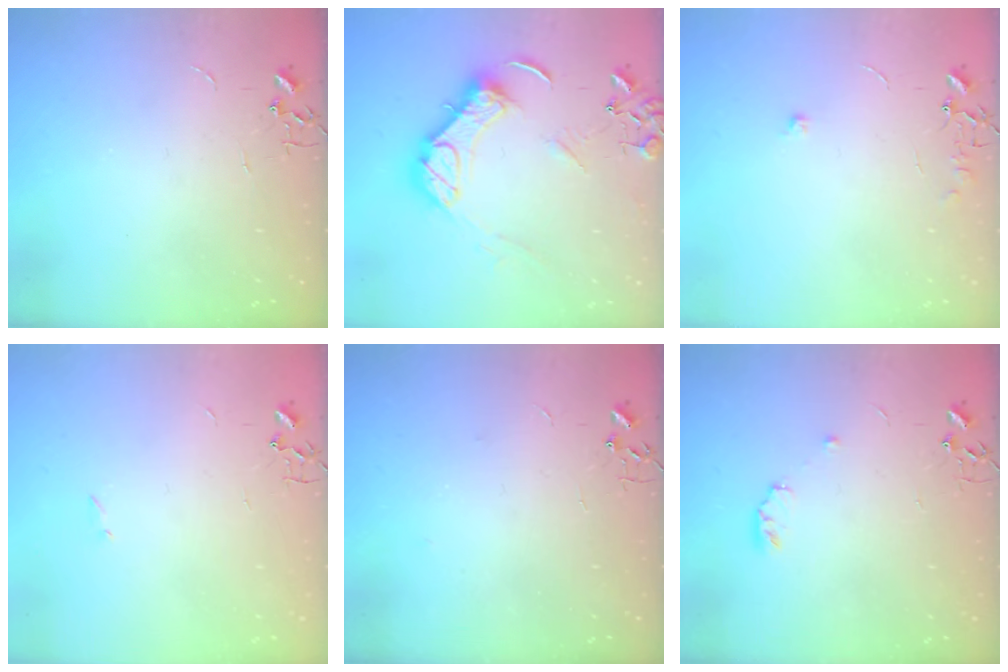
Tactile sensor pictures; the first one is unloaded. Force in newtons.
{"total": 15.7, "press": 15.5, "slide": 2.2}
{"total": 6.2, "press": 6.1, "slide": 0.7}
{"total": 0.8, "press": 0.8, "slide": 0.2}
{"total": 2.5, "press": 2.1, "slide": 1.4}
{"total": 4.6, "press": 4.6, "slide": 0.7}